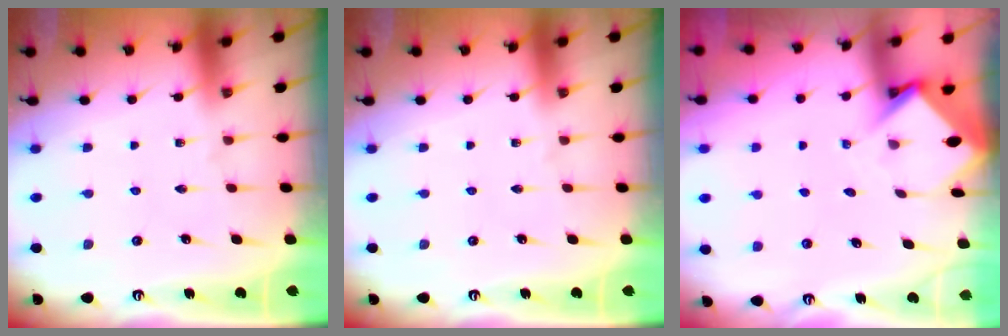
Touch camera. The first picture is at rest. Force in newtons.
{"total": 0.0}
{"total": 3.4, "press": 3.3, "slide": 0.2}